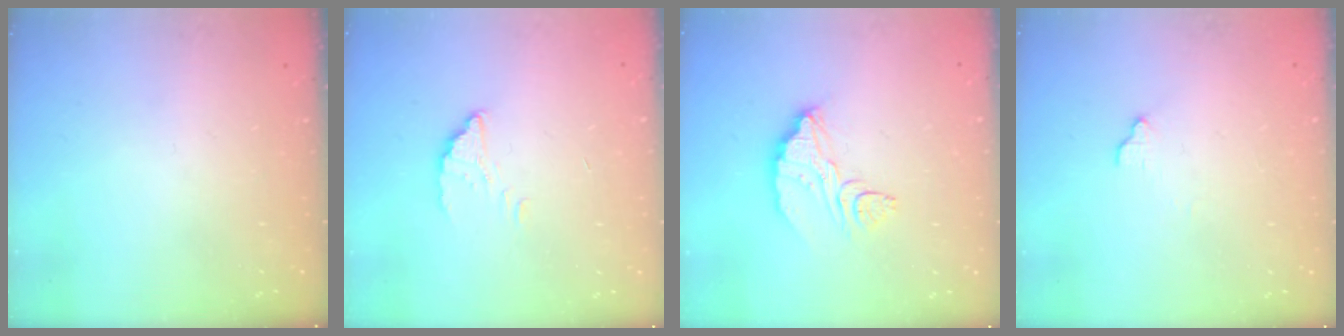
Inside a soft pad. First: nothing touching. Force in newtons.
{"total": 2.5, "press": 2.5, "slide": 0.1}
{"total": 10.1, "press": 10.1, "slide": 0.7}
{"total": 4.4, "press": 4.3, "slide": 0.2}